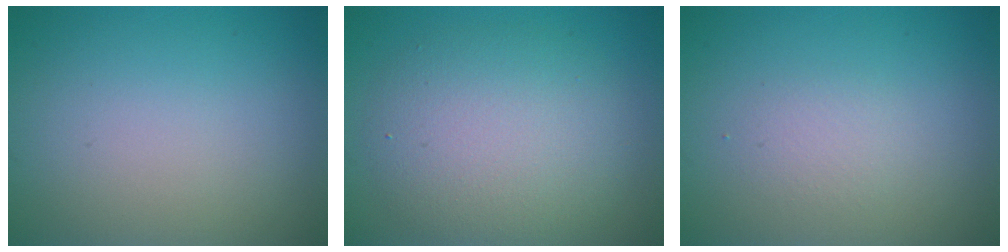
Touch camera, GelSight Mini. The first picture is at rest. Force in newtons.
{"total": 5.9, "press": 5.9, "slide": 0.4}
{"total": 1.4, "press": 1.4, "slide": 0.1}